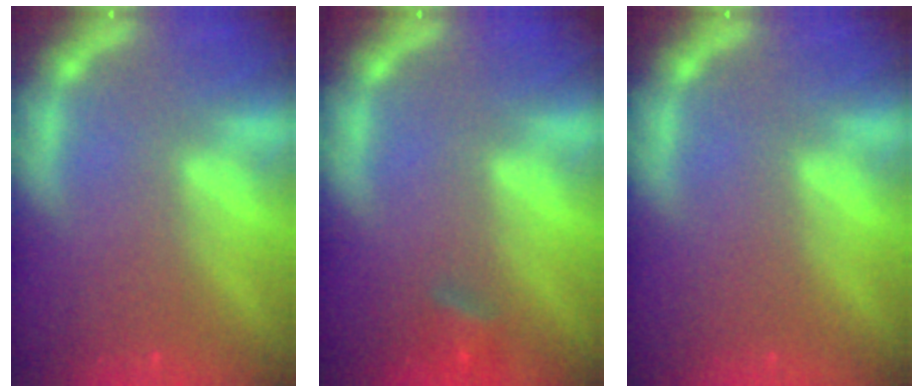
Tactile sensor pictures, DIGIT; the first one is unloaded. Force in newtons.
{"total": 1.9}
{"total": 0.0}